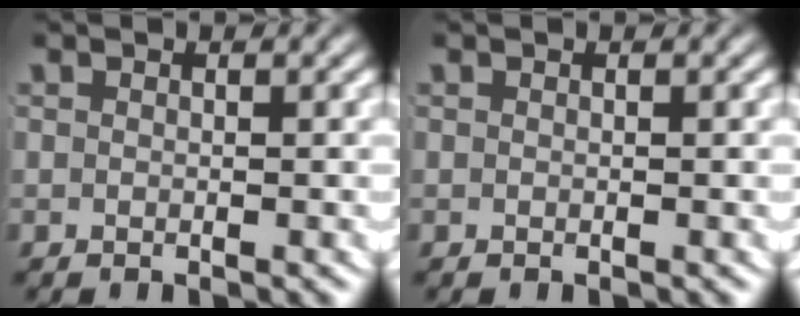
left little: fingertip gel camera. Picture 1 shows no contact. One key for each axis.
{"total": 0.0}